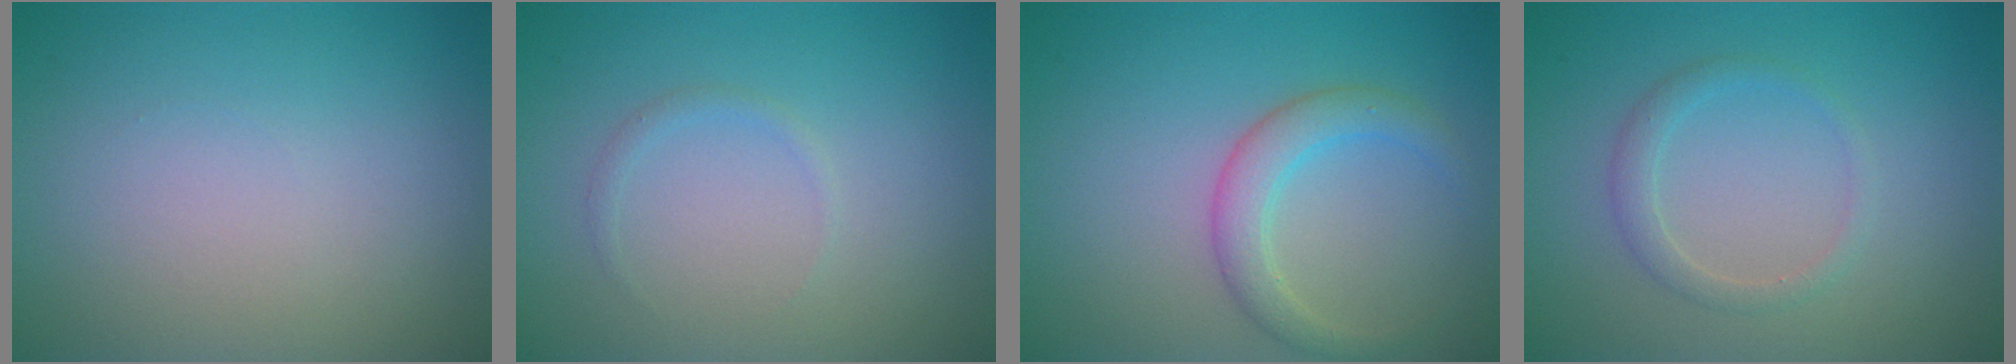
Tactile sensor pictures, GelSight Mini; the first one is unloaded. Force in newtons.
{"total": 0.7, "press": 0.7, "slide": 0.1}
{"total": 2.8, "press": 2.8, "slide": 0.2}
{"total": 1.6, "press": 1.6, "slide": 0.1}